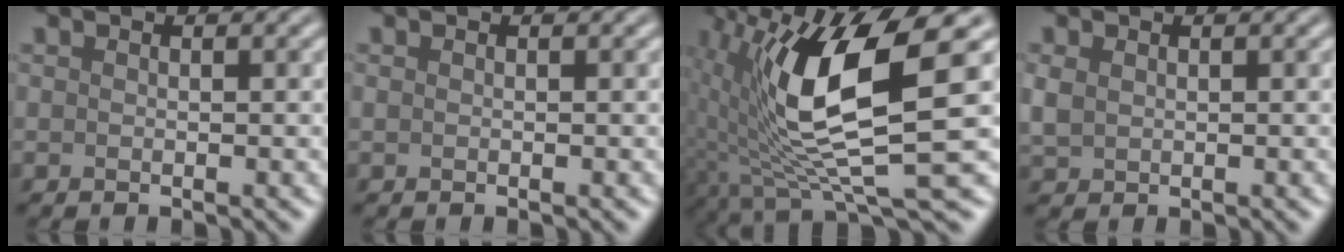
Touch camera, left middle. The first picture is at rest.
{"total": 0.0}
{"total": 11.4, "force": [1.4, 3.4, 10.8], "torque": [-0.201, -0.017, 0.029]}
{"total": 1.6, "force": [0.3, 1.3, 0.8], "torque": [-0.023, 0.002, 0.010]}